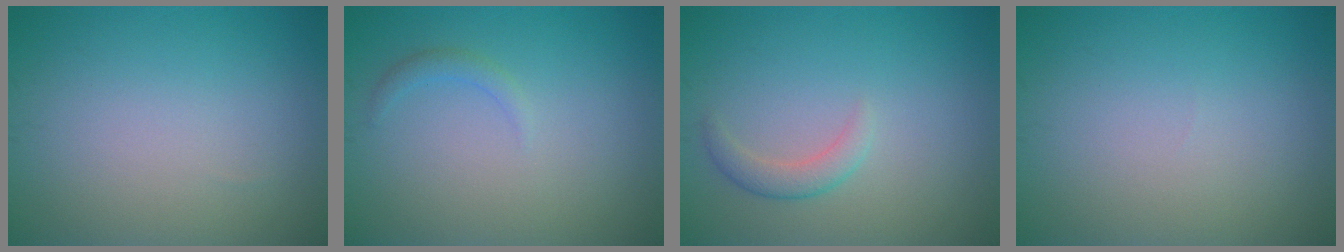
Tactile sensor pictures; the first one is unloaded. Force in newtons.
{"total": 1.0, "press": 1.0, "slide": 0.0}
{"total": 1.8, "press": 1.8, "slide": 0.1}
{"total": 0.0}